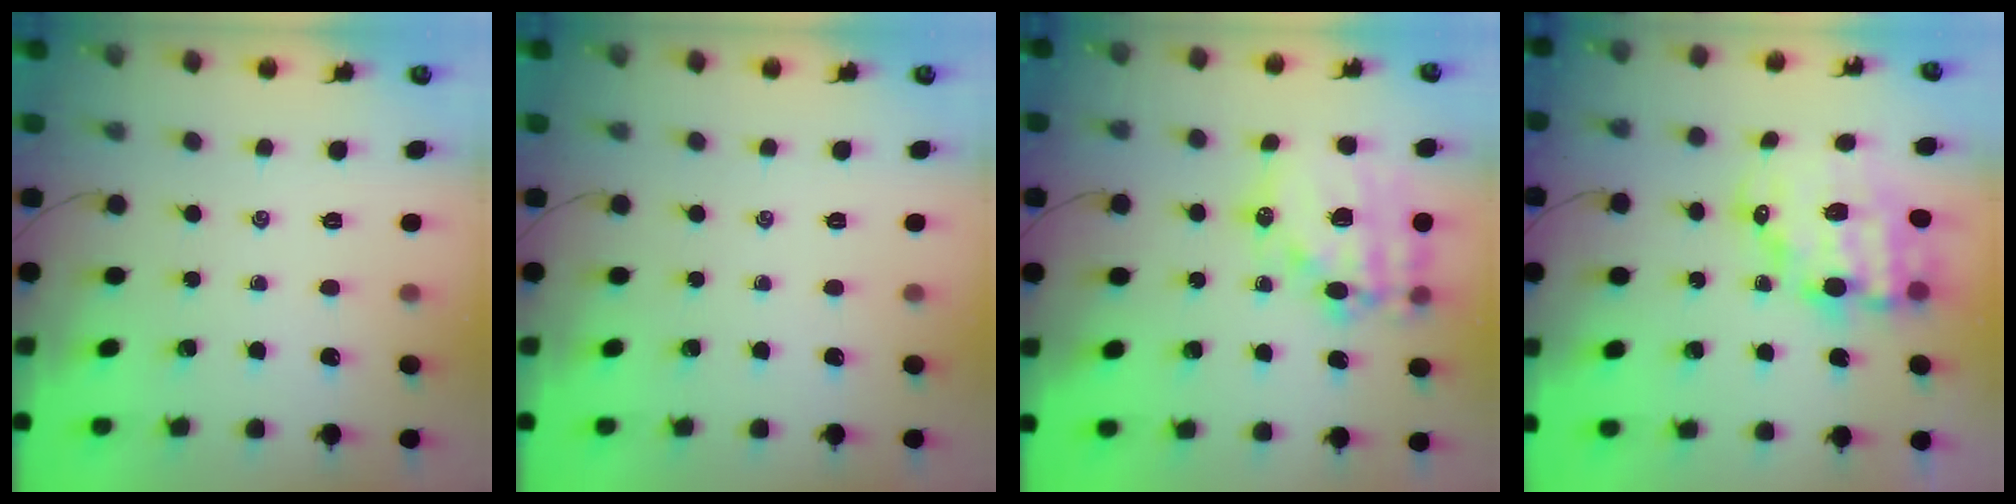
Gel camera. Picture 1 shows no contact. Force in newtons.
{"total": 0.0}
{"total": 18.3, "press": 18.0, "slide": 3.4}
{"total": 14.1, "press": 13.8, "slide": 3.2}